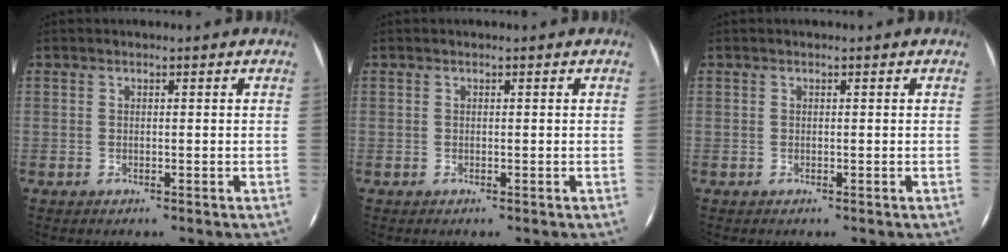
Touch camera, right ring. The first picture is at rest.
{"total": 0.0}
{"total": 0.0}